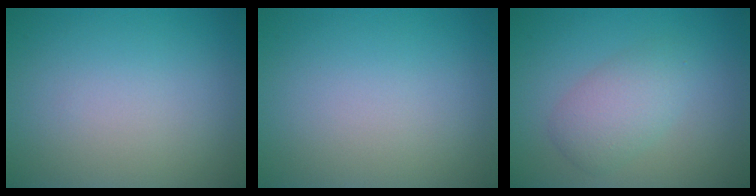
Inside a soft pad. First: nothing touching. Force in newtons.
{"total": 0.0}
{"total": 3.2, "press": 3.2, "slide": 0.1}